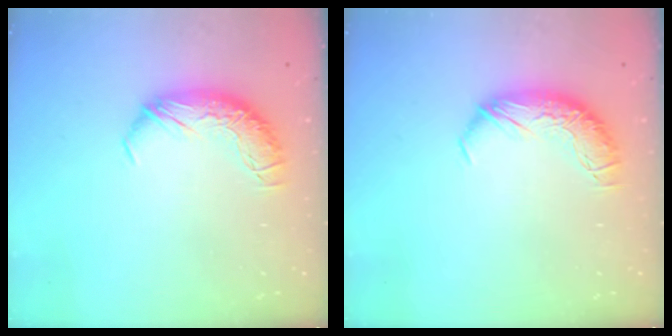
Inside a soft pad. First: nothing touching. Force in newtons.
{"total": 0.0}